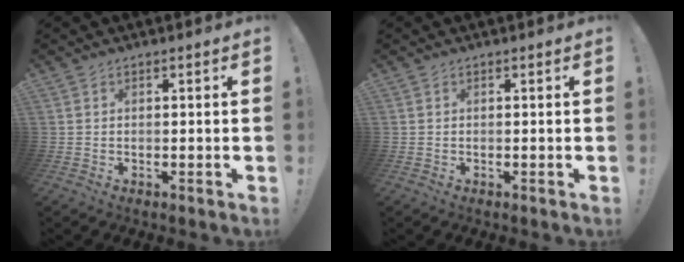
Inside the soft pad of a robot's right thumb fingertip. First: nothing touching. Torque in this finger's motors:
{"motor_torque": [0.08, 0.03, 0.07, -0.01, 0.02]}